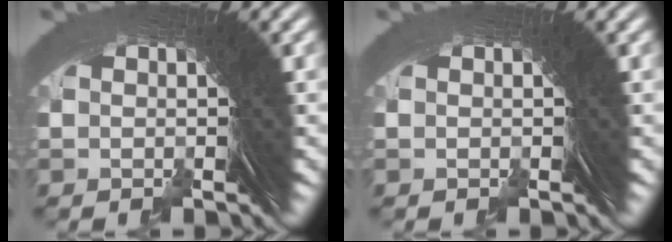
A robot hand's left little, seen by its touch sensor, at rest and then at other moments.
{"total": 0.0}